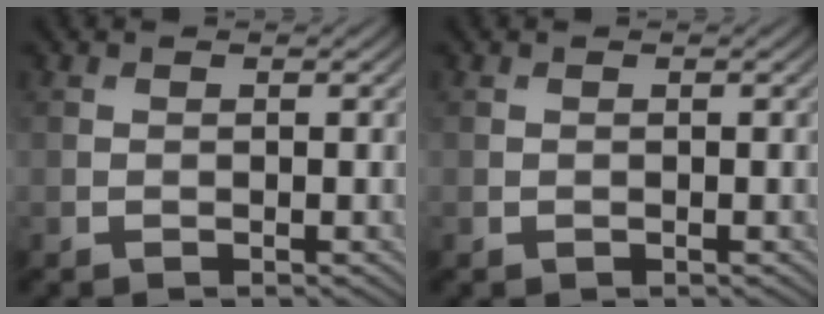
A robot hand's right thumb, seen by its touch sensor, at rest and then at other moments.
{"total": 0.0}